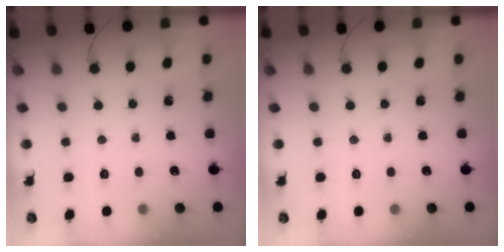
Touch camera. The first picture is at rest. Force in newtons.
{"total": 0.0}